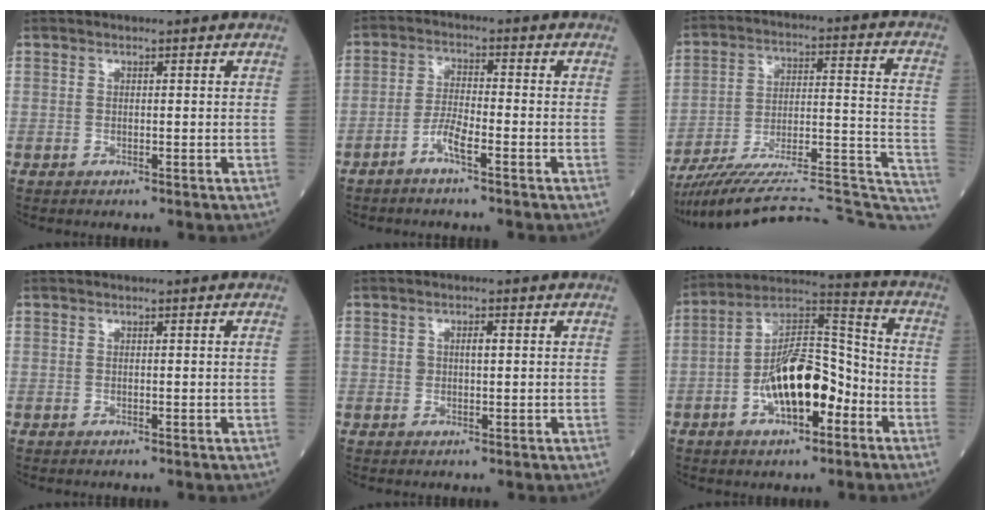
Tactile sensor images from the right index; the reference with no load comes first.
{"total": 3.7, "force": [-2.4, 0.3, 2.8], "torque": [-0.059, 0.005, -0.050]}
{"total": 29.6, "force": [-27.3, 2.1, 11.3], "torque": [-0.098, 0.010, -0.383]}
{"total": 0.0}
{"total": 1.9, "force": [0.5, 0.8, 1.6], "torque": [-0.029, 0.002, 0.010]}
{"total": 13.6, "force": [-4.5, 5.2, 11.7], "torque": [-0.215, 0.024, -0.078]}